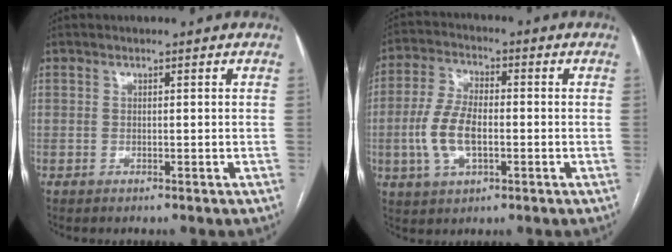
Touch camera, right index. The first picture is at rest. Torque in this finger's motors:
{"motor_torque": [0.38, 0.01, 0.16, 0.07]}